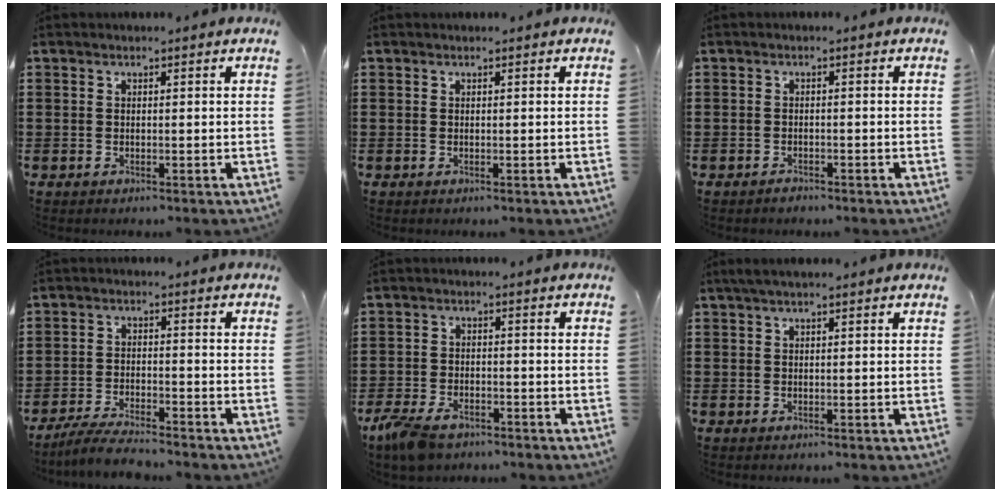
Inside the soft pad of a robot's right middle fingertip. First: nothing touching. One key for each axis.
{"total": 0.0}
{"total": 0.9, "fx": -0.8, "fy": 0.1, "fz": 0.2, "tx": -0.007, "ty": -0.004, "tz": -0.016}
{"total": 4.7, "fx": -4.3, "fy": 0.1, "fz": 1.8, "tx": -0.044, "ty": -0.009, "tz": -0.086}
{"total": 4.2, "fx": -3.3, "fy": 1.6, "fz": 2.1, "tx": -0.063, "ty": -0.003, "tz": -0.072}
{"total": 1.2, "fx": 0.6, "fy": 0.1, "fz": 1.0, "tx": -0.020, "ty": 0.003, "tz": 0.010}